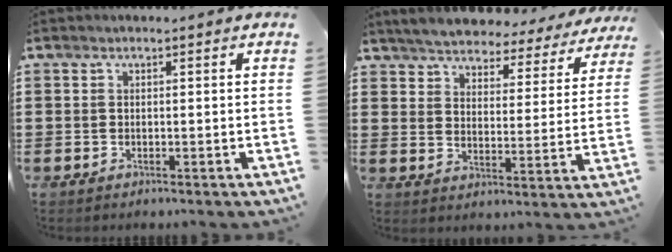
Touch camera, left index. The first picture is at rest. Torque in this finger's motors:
{"motor_torque": [2.14, 0.00, 1.05, 0.21]}